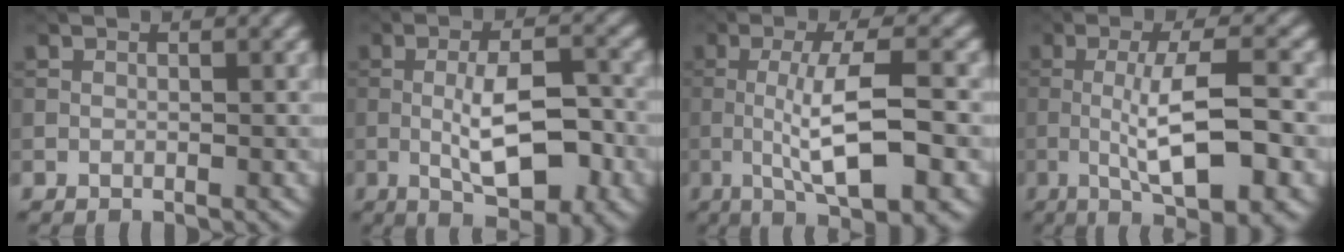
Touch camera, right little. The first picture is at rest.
{"total": 7.6, "force": [-1.5, 2.7, 6.9], "torque": [-0.120, 0.003, -0.024]}
{"total": 8.4, "force": [-1.7, 1.7, 8.1], "torque": [-0.127, 0.010, -0.032]}
{"total": 8.9, "force": [-1.8, 1.9, 8.5], "torque": [-0.131, 0.010, -0.035]}